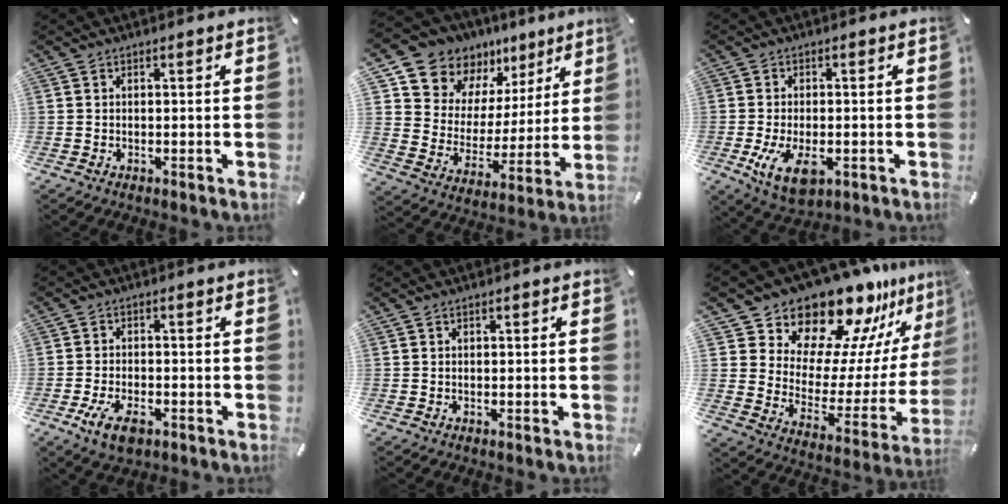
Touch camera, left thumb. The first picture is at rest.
{"total": 12.0, "force": [10.0, 6.6, -0.4], "torque": [-0.014, -0.109, 0.184]}
{"total": 7.9, "force": [-2.2, 4.6, 6.0], "torque": [-0.125, -0.011, -0.041]}
{"total": 6.0, "force": [-3.0, 3.2, 4.1], "torque": [-0.096, 0.005, -0.056]}
{"total": 0.0}
{"total": 18.3, "force": [16.7, 7.0, 2.9], "torque": [-0.031, -0.173, 0.285]}